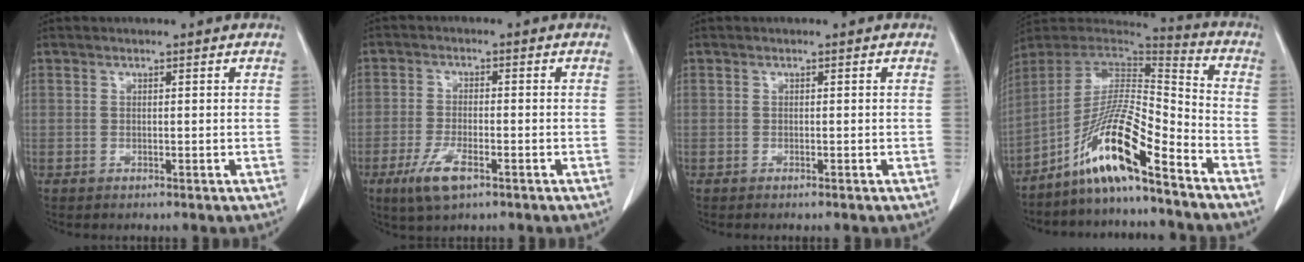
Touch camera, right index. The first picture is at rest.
{"total": 5.8, "force": [-3.2, 1.8, 4.5], "torque": [-0.096, -0.009, -0.057]}
{"total": 0.7, "force": [-0.6, -0.1, 0.3], "torque": [-0.007, -0.001, -0.009]}
{"total": 14.1, "force": [-9.5, 0.4, 10.4], "torque": [-0.192, 0.005, -0.176]}